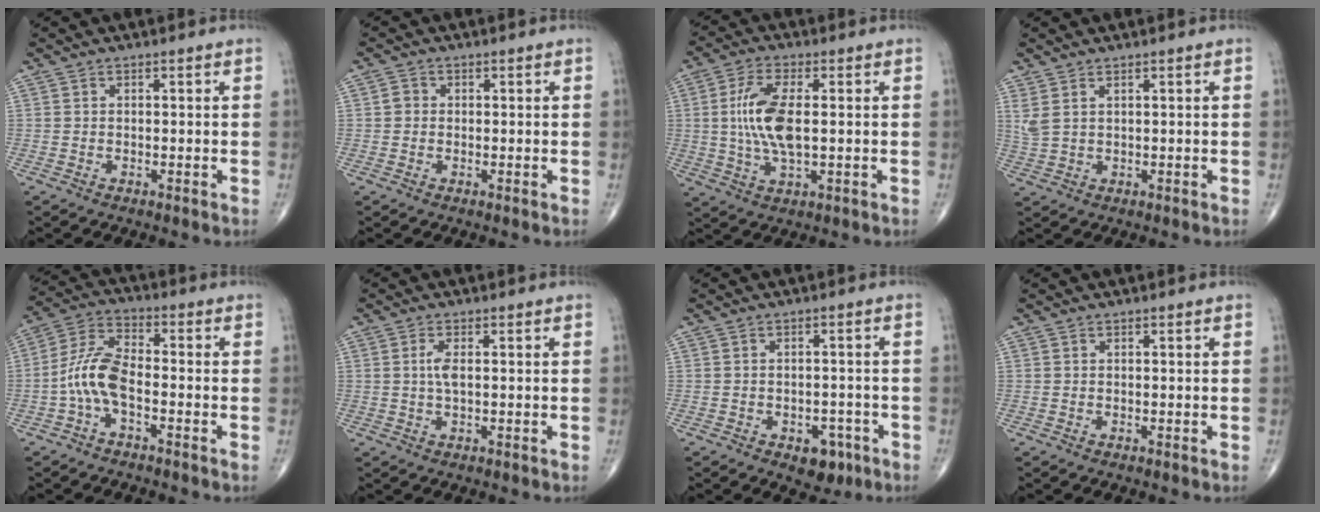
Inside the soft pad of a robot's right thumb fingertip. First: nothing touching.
{"total": 1.6, "force": [0.0, 1.5, 0.6], "torque": [-0.003, 0.004, -0.001]}
{"total": 10.4, "force": [0.7, 4.2, 9.5], "torque": [-0.203, -0.002, 0.015]}
{"total": 3.1, "force": [1.5, 1.2, 2.3], "torque": [-0.063, 0.003, 0.041]}
{"total": 8.6, "force": [-2.4, 3.9, 7.3], "torque": [-0.156, 0.036, -0.054]}
{"total": 2.6, "force": [0.3, 0.9, 2.5], "torque": [-0.058, 0.002, 0.007]}
{"total": 5.4, "force": [-2.7, 3.5, 3.2], "torque": [-0.016, 0.017, -0.030]}
{"total": 0.0}